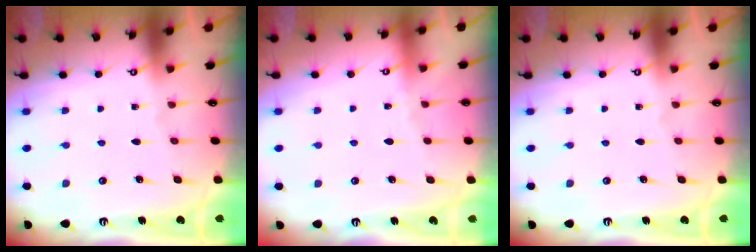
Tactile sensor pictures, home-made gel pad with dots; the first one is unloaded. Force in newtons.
{"total": 0.7, "press": 0.6, "slide": 0.3}
{"total": 0.0}